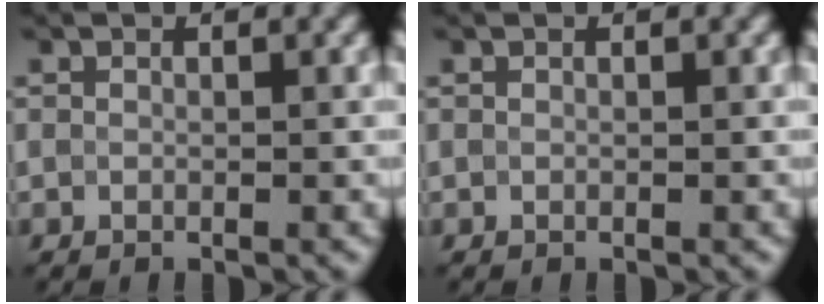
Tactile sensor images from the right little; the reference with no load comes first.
{"total": 0.0}